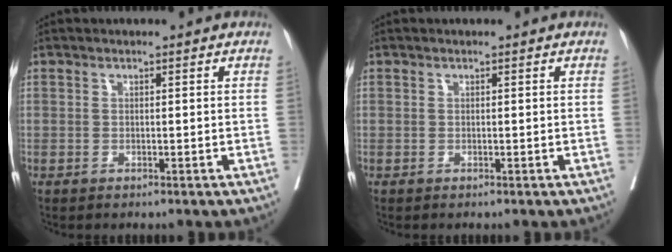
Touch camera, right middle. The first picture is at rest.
{"total": 0.0}